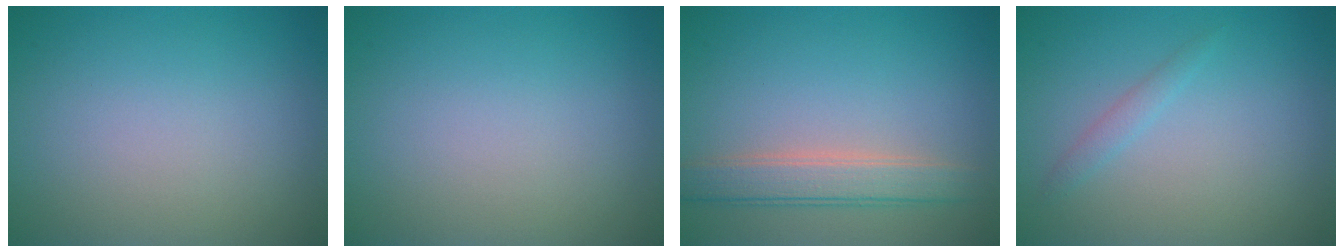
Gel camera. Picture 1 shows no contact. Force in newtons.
{"total": 0.0}
{"total": 3.3, "press": 3.3, "slide": 0.3}
{"total": 1.0, "press": 1.0, "slide": 0.0}